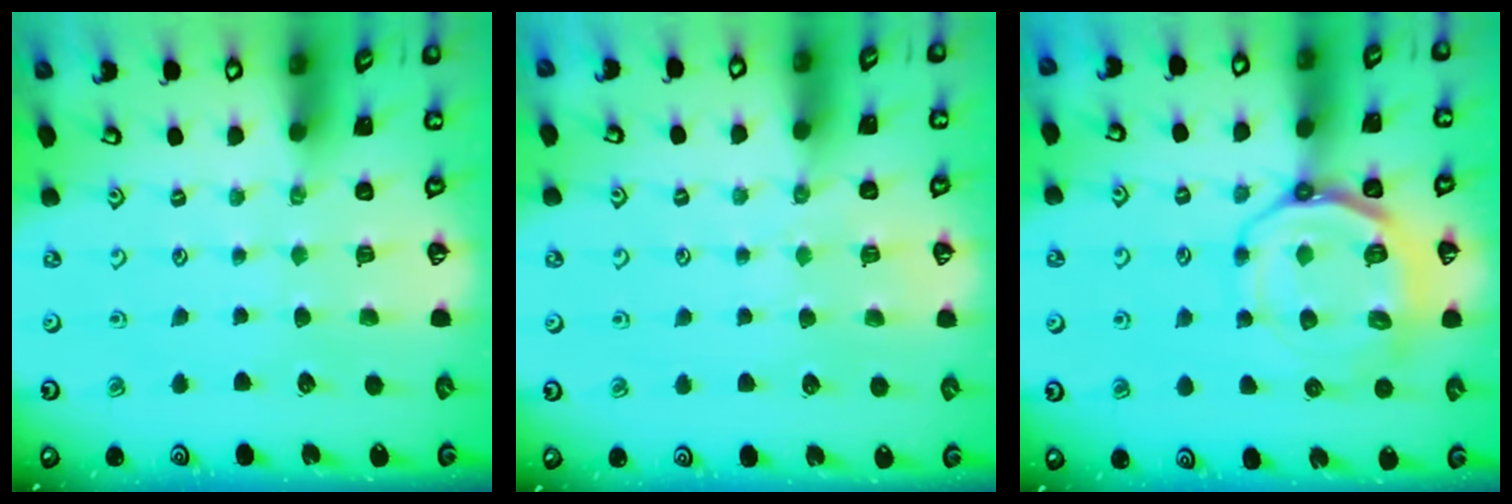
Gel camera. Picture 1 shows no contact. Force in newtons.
{"total": 5.3, "press": 5.3, "slide": 0.7}
{"total": 13.3, "press": 13.0, "slide": 2.9}